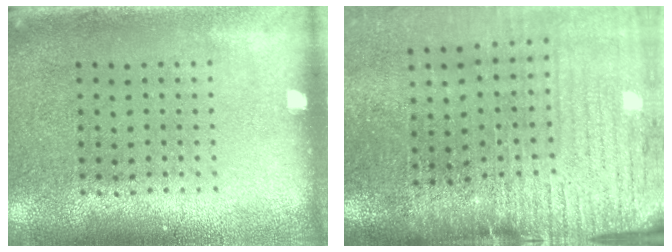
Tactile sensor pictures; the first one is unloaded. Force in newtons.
{"total": 3.7, "press": 3.2, "slide": 1.9}